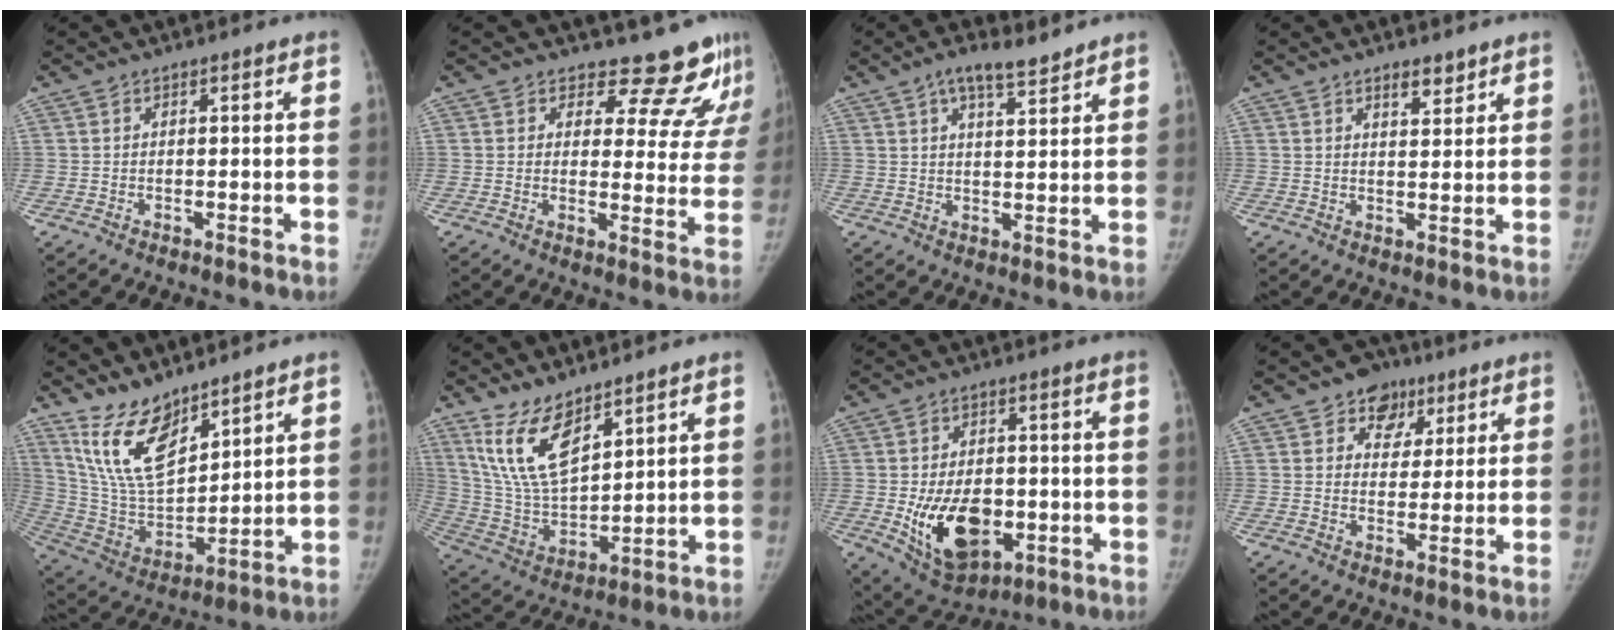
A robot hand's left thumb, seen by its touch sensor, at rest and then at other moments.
{"total": 12.6, "force": [11.7, 4.3, 2.0], "torque": [0.025, -0.108, 0.122]}
{"total": 6.3, "force": [4.6, 2.0, 3.9], "torque": [-0.052, -0.023, 0.077]}
{"total": 3.4, "force": [2.6, 1.3, 1.8], "torque": [-0.015, -0.019, 0.041]}
{"total": 14.2, "force": [10.4, 5.7, 7.8], "torque": [-0.118, -0.066, 0.221]}
{"total": 12.9, "force": [8.5, 5.3, 8.1], "torque": [-0.138, -0.049, 0.189]}
{"total": 14.6, "force": [-3.2, 9.3, 10.8], "torque": [-0.149, 0.000, -0.033]}
{"total": 7.5, "force": [4.1, 5.9, 2.2], "torque": [0.008, -0.010, 0.057]}